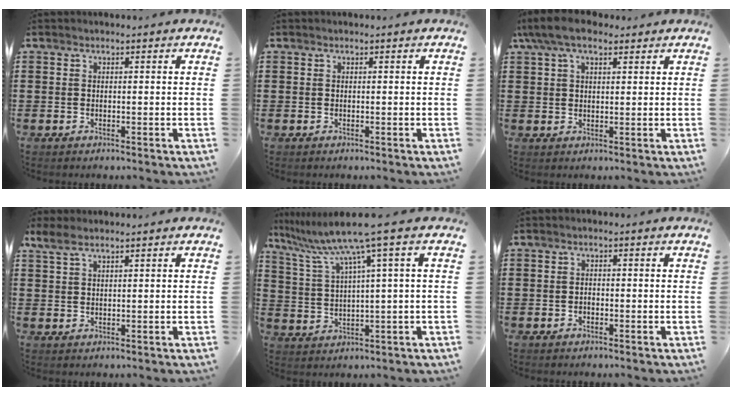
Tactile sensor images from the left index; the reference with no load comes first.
{"total": 0.0}
{"total": 6.5, "force": [4.3, 2.6, 4.1], "torque": [-0.090, 0.006, 0.080]}
{"total": 2.5, "force": [1.7, 0.6, 1.7], "torque": [-0.037, 0.002, 0.031]}
{"total": 8.4, "force": [4.9, -0.9, 6.7], "torque": [-0.162, -0.035, 0.073]}
{"total": 0.8, "force": [-0.6, 0.4, 0.4], "torque": [-0.011, -0.002, -0.011]}